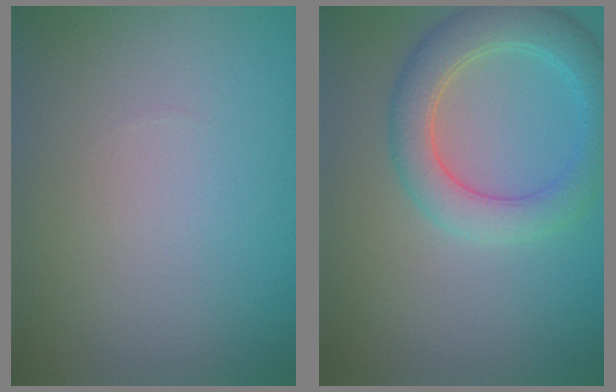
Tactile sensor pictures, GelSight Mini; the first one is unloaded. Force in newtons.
{"total": 4.6, "press": 4.6, "slide": 0.3}